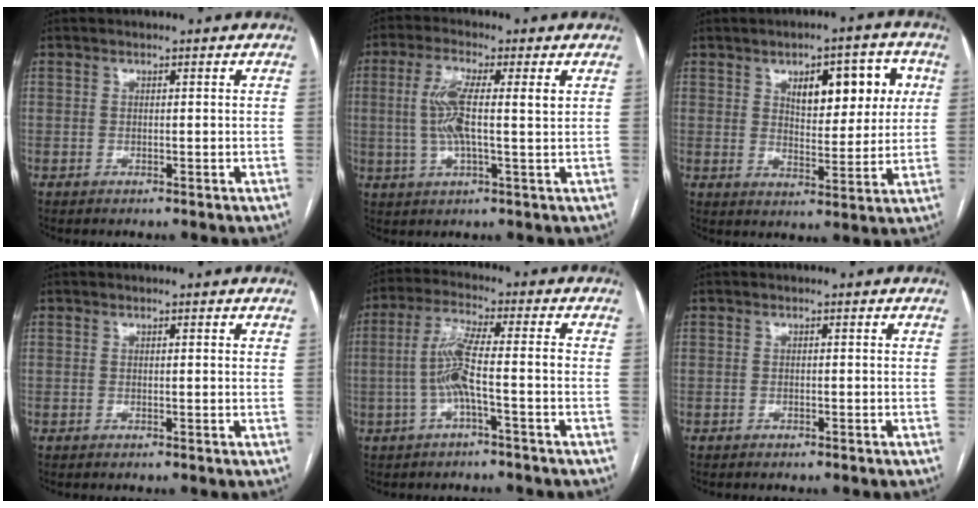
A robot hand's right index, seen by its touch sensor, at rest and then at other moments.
{"total": 8.0, "force": [1.4, 1.3, 7.7], "torque": [-0.160, 0.010, 0.023]}
{"total": 10.5, "force": [3.8, 4.4, 8.8], "torque": [-0.115, 0.017, 0.058]}
{"total": 0.5, "force": [0.3, 0.0, 0.5], "torque": [-0.007, 0.001, 0.002]}
{"total": 7.0, "force": [-1.6, 0.5, 6.8], "torque": [-0.142, 0.017, -0.032]}
{"total": 0.0}